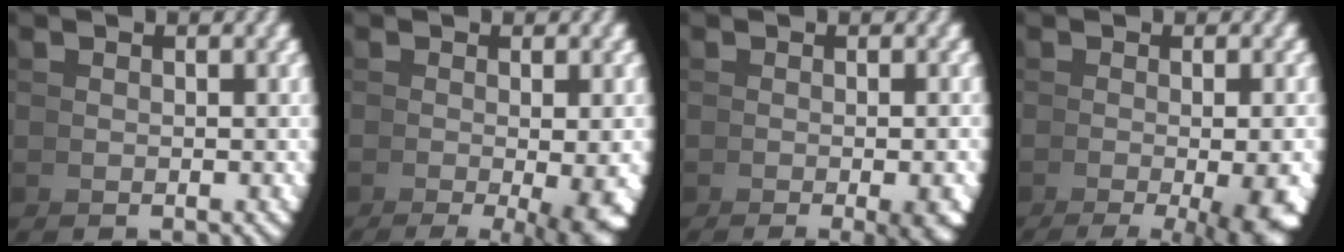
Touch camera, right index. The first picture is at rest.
{"total": 7.5, "force": [-3.4, 2.2, 6.3], "torque": [-0.077, -0.025, -0.037]}
{"total": 4.3, "force": [-1.8, 1.2, 3.7], "torque": [-0.036, -0.007, -0.024]}
{"total": 9.2, "force": [-4.4, 3.0, 7.5], "torque": [-0.083, -0.021, -0.052]}